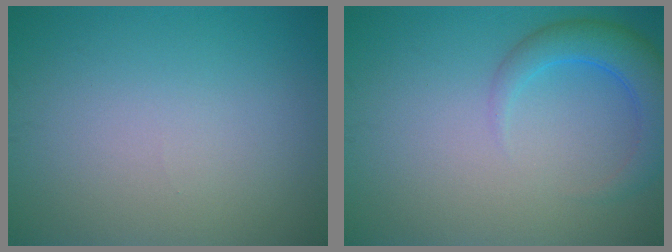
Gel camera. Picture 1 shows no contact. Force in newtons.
{"total": 4.1, "press": 4.1, "slide": 0.2}